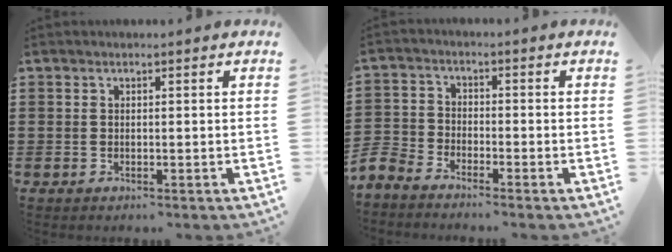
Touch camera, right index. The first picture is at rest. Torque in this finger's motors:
{"motor_torque": [-1.39, 0.75, -0.56, -0.21]}